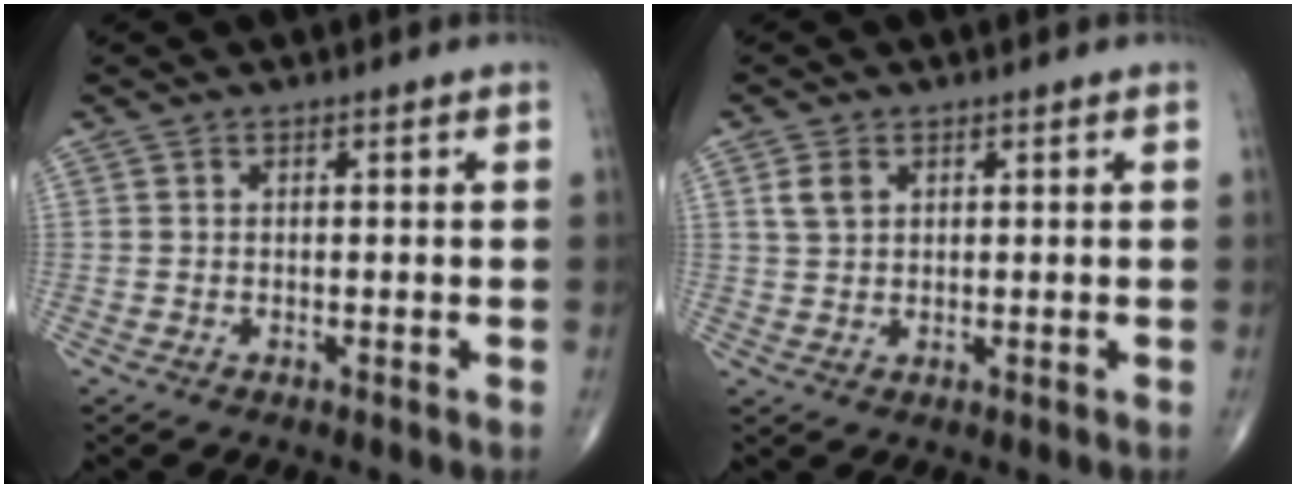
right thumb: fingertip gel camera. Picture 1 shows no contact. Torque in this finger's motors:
{"motor_torque": [-0.28, 0.27, 0.06, 0.00, 0.10]}